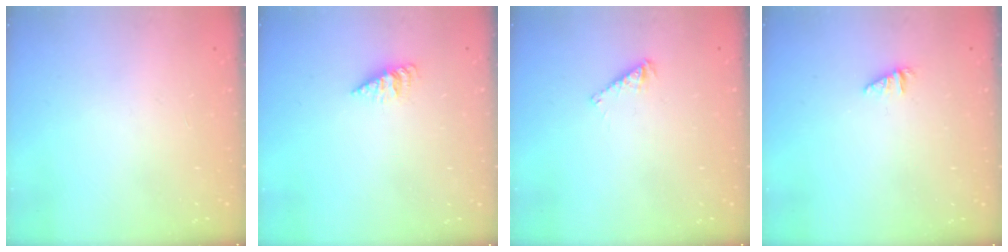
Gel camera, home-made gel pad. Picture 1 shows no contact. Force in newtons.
{"total": 2.5, "press": 2.4, "slide": 0.4}
{"total": 4.2, "press": 4.2, "slide": 0.5}
{"total": 1.2, "press": 1.2, "slide": 0.2}